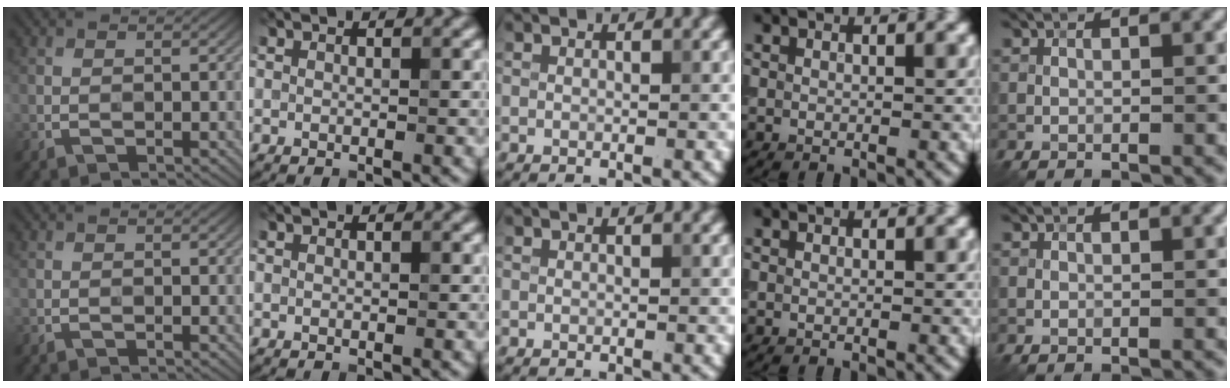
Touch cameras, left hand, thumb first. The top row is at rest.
{}